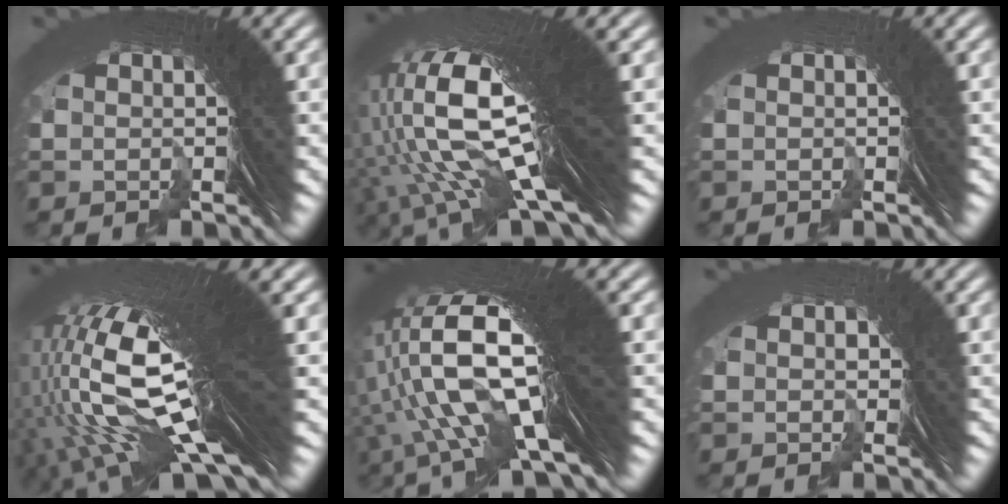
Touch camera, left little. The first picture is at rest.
{"total": 19.0, "force": [4.9, 6.1, 17.3], "torque": [-0.278, 0.028, 0.070]}
{"total": 0.6, "force": [-0.2, -0.2, -0.5], "torque": [0.007, 0.005, -0.006]}
{"total": 20.2, "force": [3.1, 6.0, 19.0], "torque": [-0.303, 0.022, 0.053]}
{"total": 12.7, "force": [3.1, 3.9, 11.7], "torque": [-0.182, 0.035, 0.023]}
{"total": 0.8, "force": [-0.5, 0.6, -0.2], "torque": [0.004, 0.001, -0.009]}